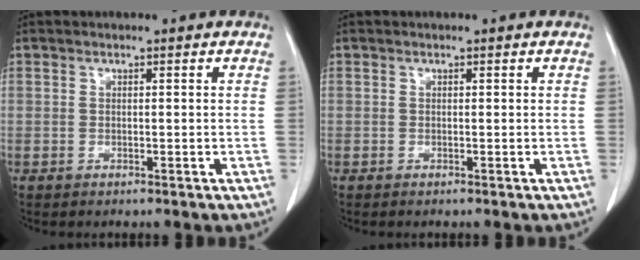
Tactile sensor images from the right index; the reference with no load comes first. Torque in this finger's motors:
{"motor_torque": [0.07, -0.05, -0.03, 0.01]}